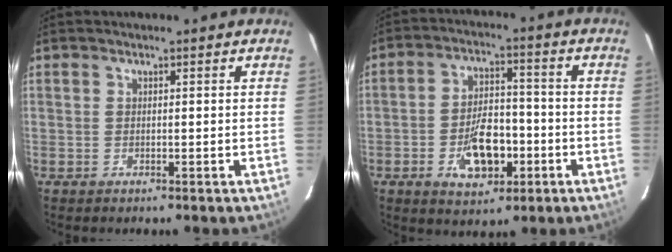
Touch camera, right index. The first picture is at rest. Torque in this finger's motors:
{"motor_torque": [0.90, -0.67, 0.27, 0.06]}